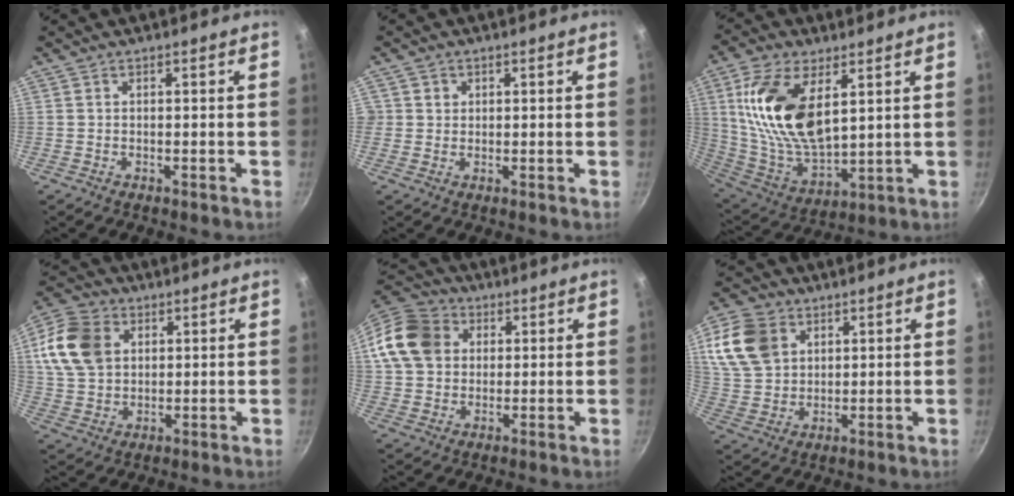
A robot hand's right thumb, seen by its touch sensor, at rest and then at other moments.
{"total": 2.0, "force": [0.5, 1.9, 0.3], "torque": [0.010, 0.003, 0.004]}
{"total": 19.3, "force": [5.8, 9.9, 15.5], "torque": [-0.292, -0.031, 0.122]}
{"total": 13.9, "force": [3.8, 10.5, 8.4], "torque": [-0.146, 0.003, 0.069]}
{"total": 14.5, "force": [3.3, 11.9, 7.6], "torque": [-0.130, 0.023, 0.051]}
{"total": 12.9, "force": [4.9, 9.7, 6.9], "torque": [-0.116, -0.003, 0.099]}